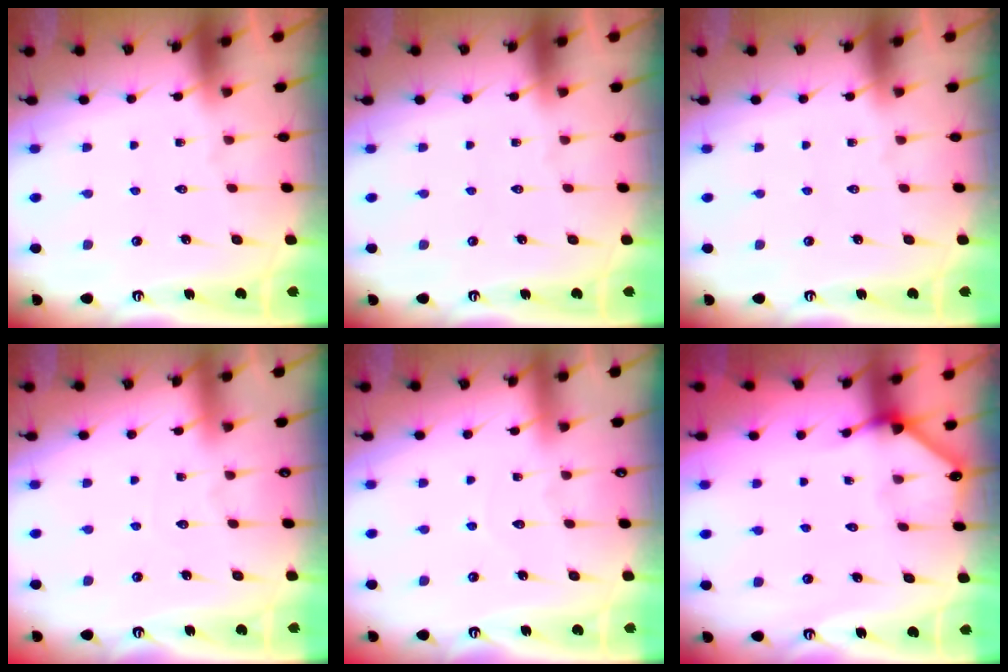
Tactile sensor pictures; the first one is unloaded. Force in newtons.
{"total": 0.0}
{"total": 0.0}
{"total": 2.6, "press": 2.6, "slide": 0.3}
{"total": 3.0, "press": 2.9, "slide": 0.3}
{"total": 2.4, "press": 2.4, "slide": 0.2}